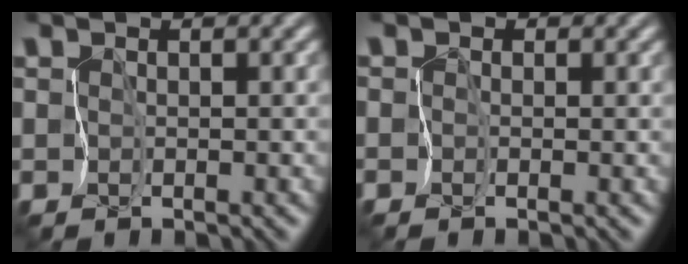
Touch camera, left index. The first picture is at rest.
{"total": 1.0, "force": [0.0, 1.0, 0.3], "torque": [0.007, 0.015, -0.008]}